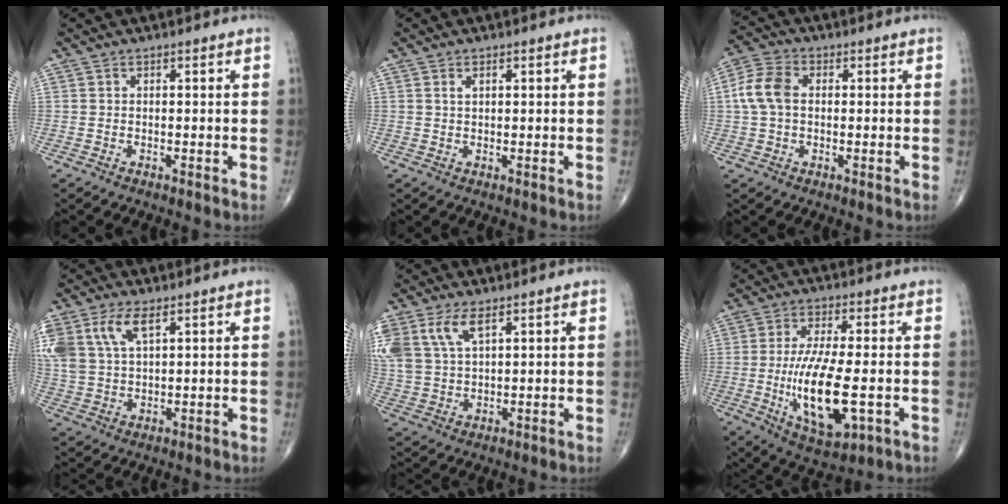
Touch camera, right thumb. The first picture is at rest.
{"total": 1.1, "force": [0.5, 0.6, 0.8], "torque": [-0.016, 0.002, 0.012]}
{"total": 7.3, "force": [0.5, 5.0, 5.3], "torque": [-0.115, 0.019, 0.004]}
{"total": 12.3, "force": [5.4, 6.6, 8.9], "torque": [-0.209, -0.003, 0.109]}
{"total": 10.9, "force": [5.2, 5.5, 7.8], "torque": [-0.181, -0.002, 0.110]}
{"total": 14.7, "force": [-2.6, 4.9, 13.6], "torque": [-0.250, -0.012, -0.036]}